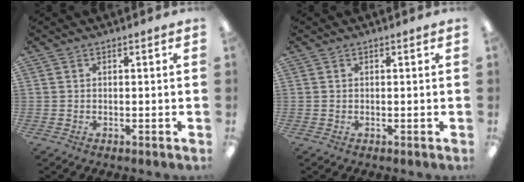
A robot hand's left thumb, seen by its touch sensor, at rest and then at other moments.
{"total": 0.0}